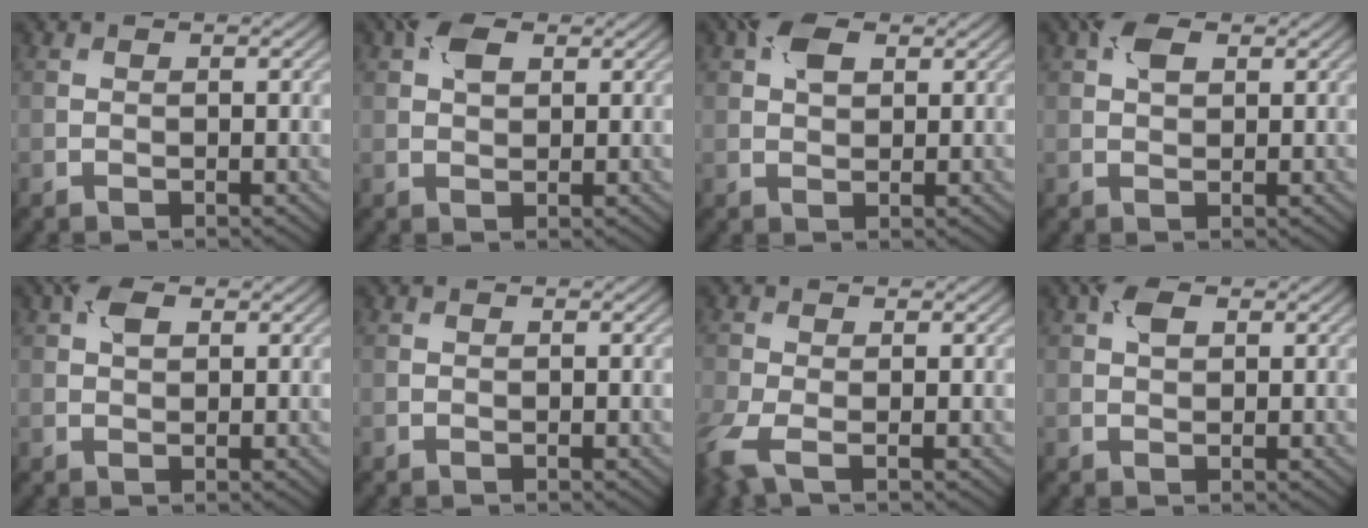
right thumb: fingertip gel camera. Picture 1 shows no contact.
{"total": 3.7, "force": [1.7, 2.2, 2.5], "torque": [-0.056, 0.009, 0.026]}
{"total": 4.3, "force": [1.9, 2.5, 2.9], "torque": [-0.062, 0.009, 0.030]}
{"total": 3.2, "force": [1.4, 1.9, 2.2], "torque": [-0.048, 0.008, 0.023]}
{"total": 2.7, "force": [1.2, 1.6, 1.9], "torque": [-0.041, 0.006, 0.019]}
{"total": 0.0}
{"total": 4.2, "force": [-1.9, 1.7, 3.3], "torque": [-0.099, -0.012, -0.043]}
{"total": 2.6, "force": [1.1, 1.5, 1.8], "torque": [-0.039, 0.006, 0.017]}